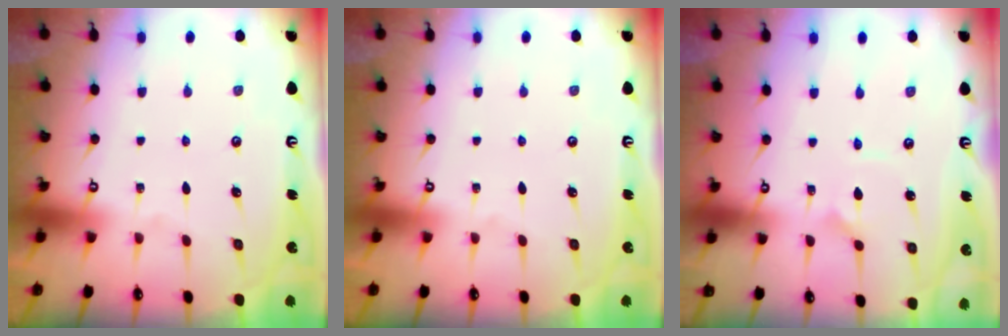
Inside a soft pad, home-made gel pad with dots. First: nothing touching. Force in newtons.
{"total": 0.0}
{"total": 2.9, "press": 2.9, "slide": 0.4}